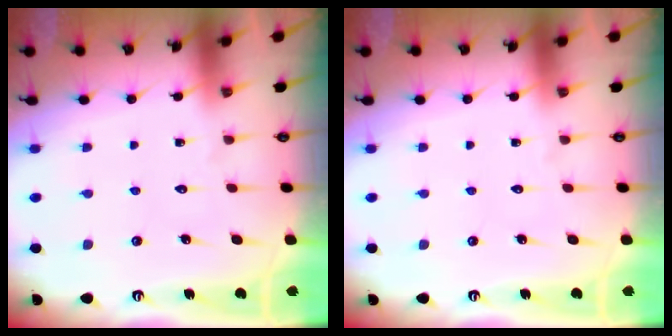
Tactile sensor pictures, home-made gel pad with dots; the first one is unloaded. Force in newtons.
{"total": 0.0}